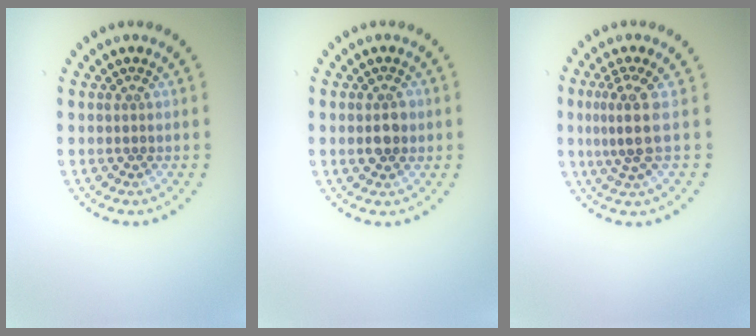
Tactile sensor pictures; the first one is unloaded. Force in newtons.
{"total": 2.5, "press": 2.5, "slide": 0.1}
{"total": 3.0, "press": 2.1, "slide": 2.1}